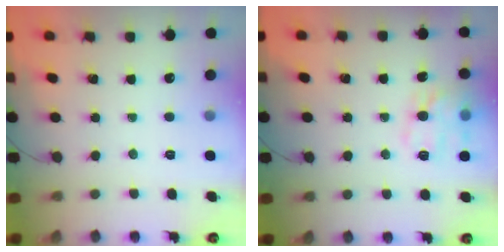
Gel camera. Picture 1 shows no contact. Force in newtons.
{"total": 13.1, "press": 13.1, "slide": 0.5}